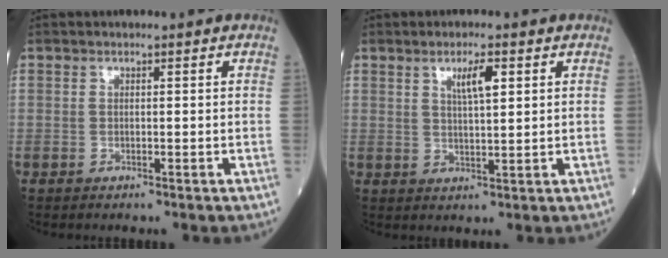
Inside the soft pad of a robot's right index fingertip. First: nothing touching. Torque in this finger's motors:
{"motor_torque": [0.05, 0.11, 0.08, 0.02]}